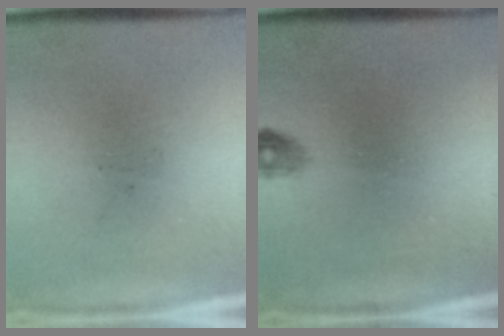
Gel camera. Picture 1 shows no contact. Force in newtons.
{"total": 1.0}